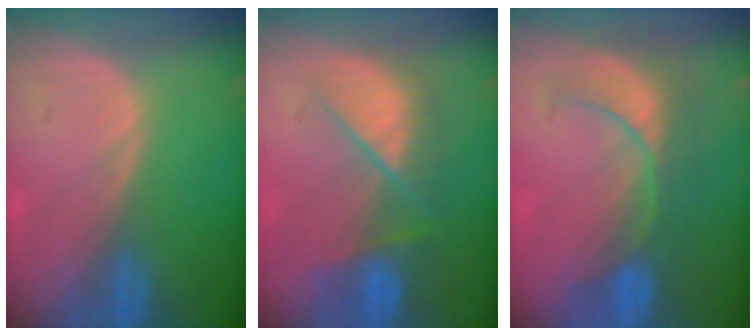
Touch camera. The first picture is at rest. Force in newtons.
{"total": 7.3, "press": 7.2, "slide": 0.7}
{"total": 8.6, "press": 7.8, "slide": 3.5}